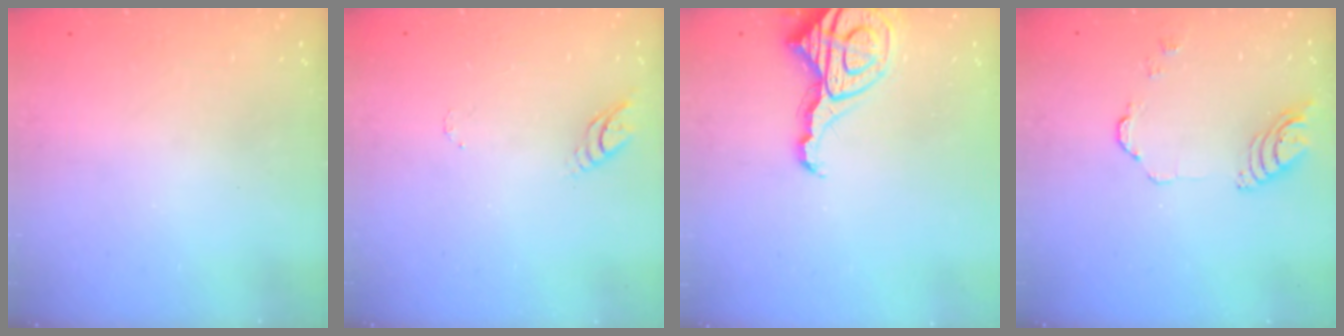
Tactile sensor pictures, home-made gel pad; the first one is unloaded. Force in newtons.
{"total": 3.4, "press": 3.4, "slide": 0.4}
{"total": 12.5, "press": 12.4, "slide": 1.4}
{"total": 7.3, "press": 7.3, "slide": 0.6}